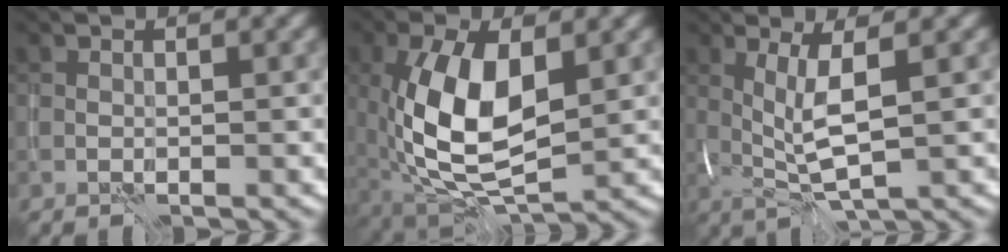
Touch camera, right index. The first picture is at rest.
{"total": 10.1, "force": [0.3, 5.1, 8.7], "torque": [-0.184, -0.003, 0.008]}
{"total": 4.6, "force": [0.5, 1.0, 4.5], "torque": [-0.095, -0.008, 0.016]}